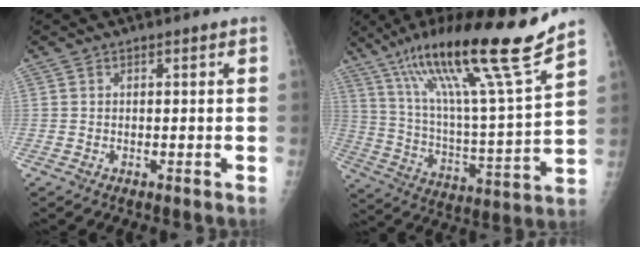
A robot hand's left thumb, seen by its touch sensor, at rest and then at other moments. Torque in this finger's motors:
{"motor_torque": [0.48, 0.28, 1.45, -1.32, 0.43]}